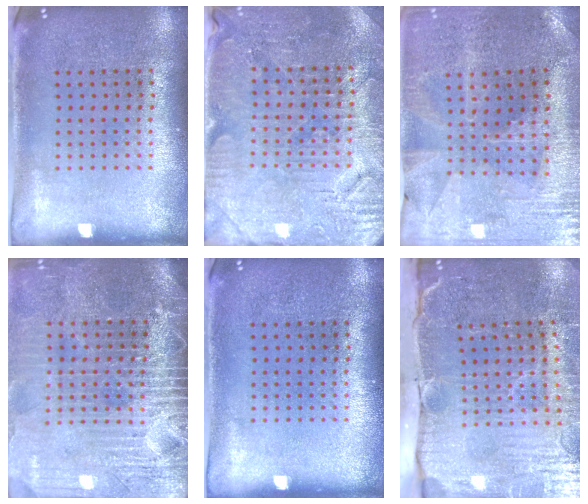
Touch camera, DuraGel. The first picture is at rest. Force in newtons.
{"total": 3.4, "press": 3.3, "slide": 0.4}
{"total": 1.0, "press": 1.0, "slide": 0.3}
{"total": 4.3, "press": 3.7, "slide": 2.1}
{"total": 0.0}
{"total": 5.1, "press": 4.3, "slide": 2.7}